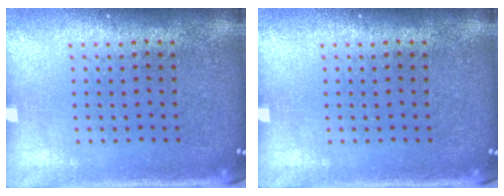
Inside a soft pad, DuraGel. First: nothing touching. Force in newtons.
{"total": 0.0}